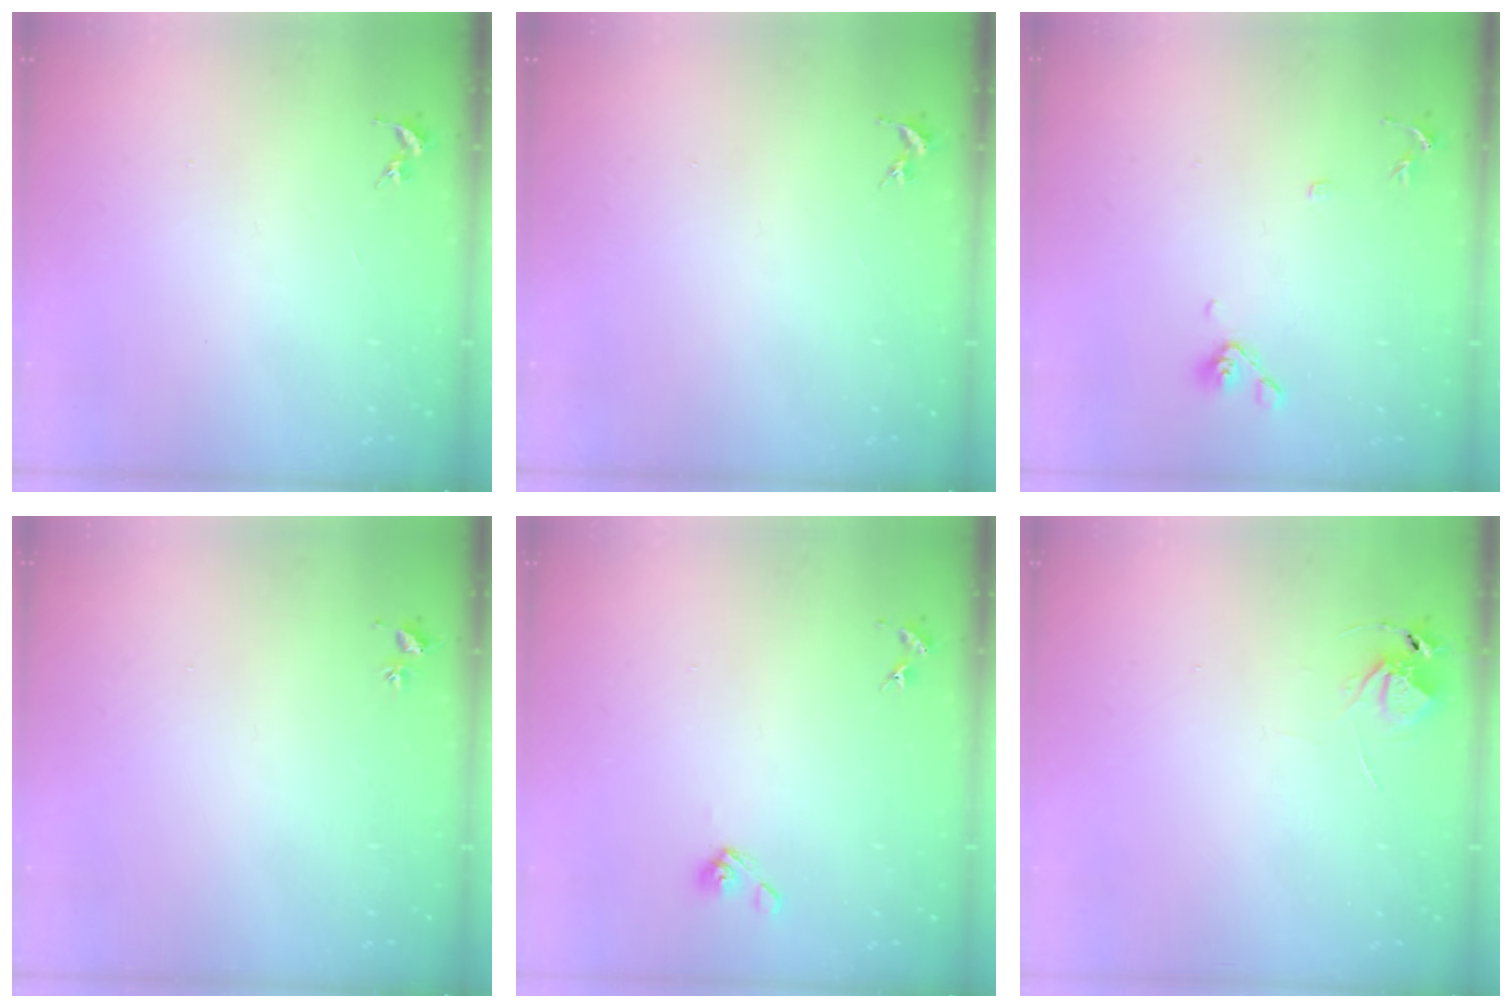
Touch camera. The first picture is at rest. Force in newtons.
{"total": 0.0}
{"total": 8.9, "press": 8.7, "slide": 1.9}
{"total": 2.0, "press": 2.0, "slide": 0.3}
{"total": 5.2, "press": 4.8, "slide": 2.1}
{"total": 5.7, "press": 5.7, "slide": 0.3}